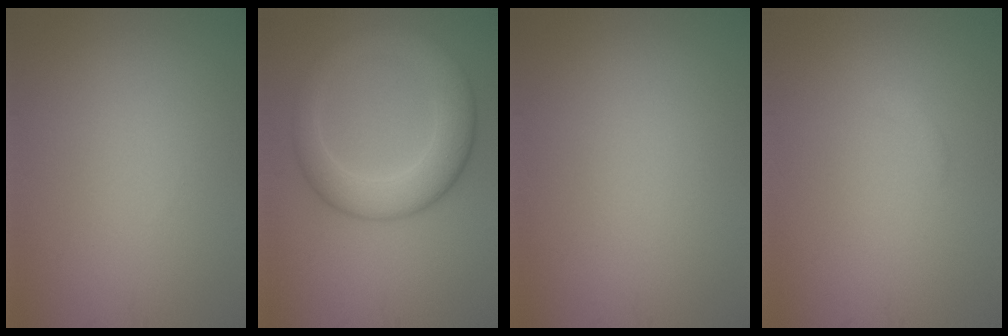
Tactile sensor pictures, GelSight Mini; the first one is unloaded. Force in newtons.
{"total": 6.5, "press": 6.5, "slide": 0.2}
{"total": 0.0}
{"total": 0.5, "press": 0.5, "slide": 0.1}